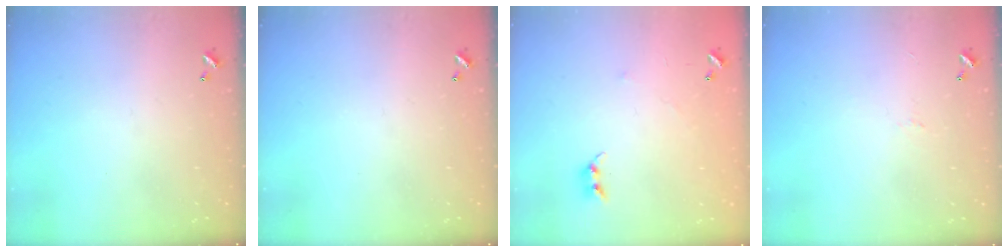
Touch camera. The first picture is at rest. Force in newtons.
{"total": 0.0}
{"total": 5.5, "press": 5.5, "slide": 0.7}
{"total": 0.0}